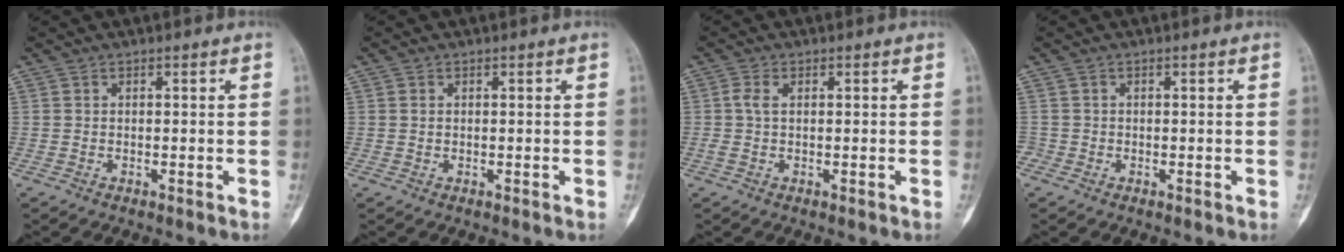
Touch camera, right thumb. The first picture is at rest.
{"total": 0.7, "force": [0.2, 0.5, 0.4], "torque": [-0.005, 0.001, 0.003]}
{"total": 2.0, "force": [0.3, 1.0, 1.7], "torque": [-0.045, 0.004, 0.001]}
{"total": 1.1, "force": [-0.4, 1.0, -0.1], "torque": [0.008, 0.006, -0.010]}